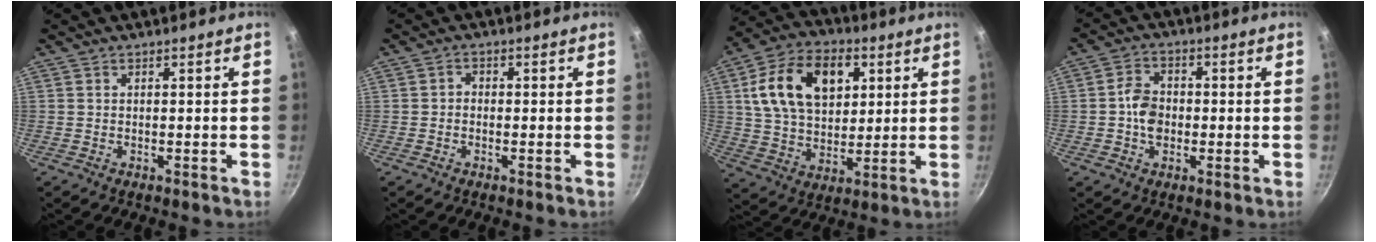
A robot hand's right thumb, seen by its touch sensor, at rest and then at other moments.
{"total": 1.5, "force": [-0.4, 1.2, 0.8], "torque": [-0.012, 0.008, -0.011]}
{"total": 18.5, "force": [5.6, 12.3, 12.6], "torque": [-0.194, 0.000, 0.091]}
{"total": 5.9, "force": [-0.6, 4.5, 3.8], "torque": [-0.051, 0.016, -0.018]}